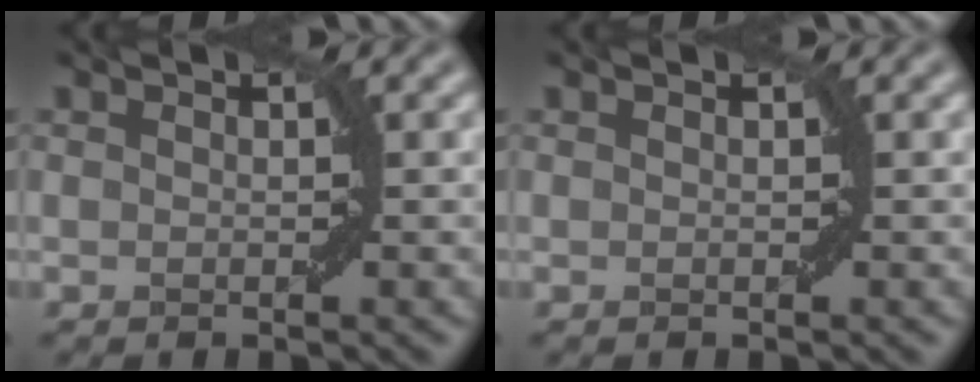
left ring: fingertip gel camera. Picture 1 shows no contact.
{"total": 0.0}